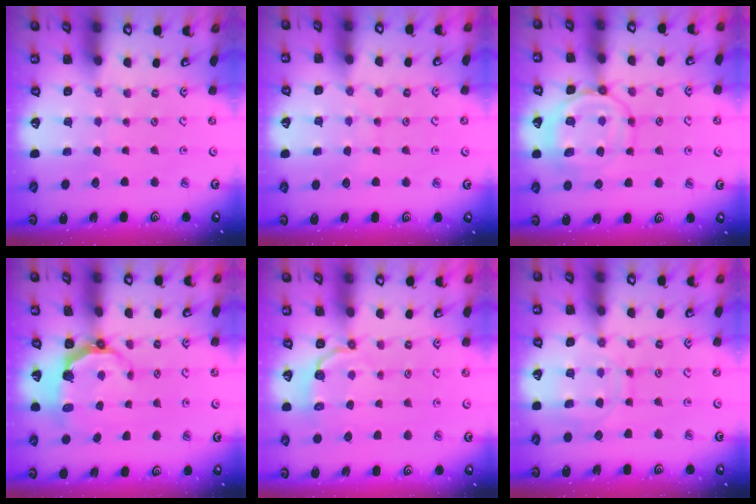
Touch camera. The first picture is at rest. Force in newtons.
{"total": 5.3, "press": 5.3, "slide": 0.6}
{"total": 11.2, "press": 11.1, "slide": 1.2}
{"total": 4.9, "press": 3.2, "slide": 3.7}
{"total": 3.1, "press": 1.5, "slide": 2.7}
{"total": 11.7, "press": 11.6, "slide": 1.0}